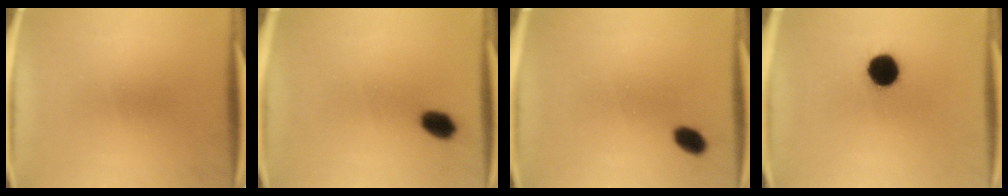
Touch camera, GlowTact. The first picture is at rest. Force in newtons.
{"total": 4.6}
{"total": 3.4}
{"total": 10.3}